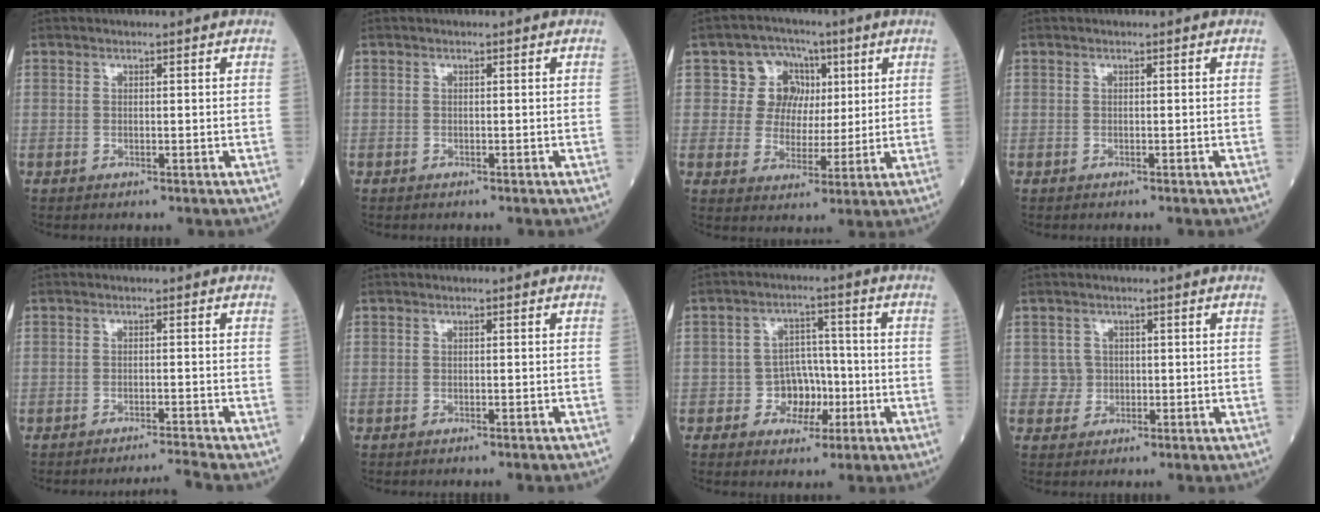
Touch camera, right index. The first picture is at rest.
{"total": 0.0}
{"total": 8.1, "force": [2.7, 7.3, 2.1], "torque": [-0.027, 0.027, 0.048]}
{"total": 0.7, "force": [-0.7, 0.0, 0.3], "torque": [0.001, 0.003, -0.010]}
{"total": 3.7, "force": [-3.1, -2.0, -0.3], "torque": [0.005, -0.004, -0.048]}
{"total": 2.6, "force": [-2.4, -0.3, 1.0], "torque": [-0.013, 0.003, -0.030]}
{"total": 5.6, "force": [-1.7, 4.7, 2.5], "torque": [-0.029, 0.019, -0.026]}
{"total": 2.3, "force": [0.1, 2.3, 0.1], "torque": [0.004, 0.005, 0.002]}